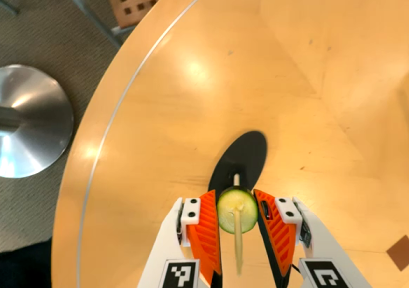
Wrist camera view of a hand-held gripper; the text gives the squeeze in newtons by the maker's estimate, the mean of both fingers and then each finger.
{"total": 6.4, "left": 6.2, "right": 6.6}